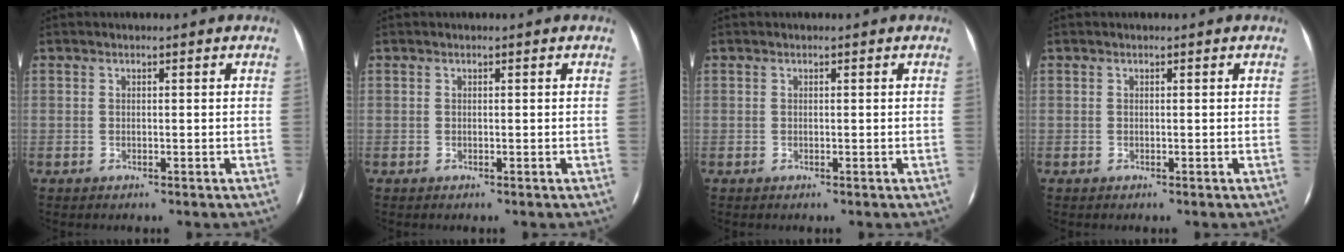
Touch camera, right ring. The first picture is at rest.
{"total": 0.0}
{"total": 0.0}
{"total": 0.0}